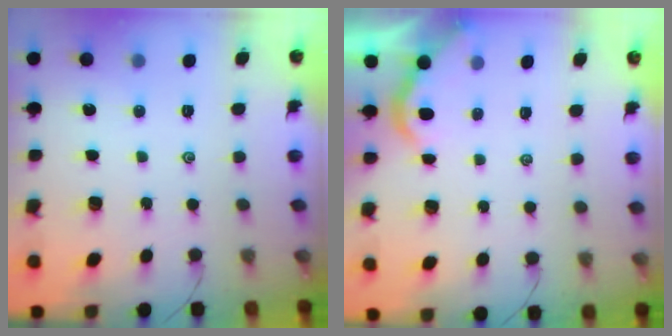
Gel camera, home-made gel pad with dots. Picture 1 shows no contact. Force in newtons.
{"total": 2.2, "press": 2.2, "slide": 0.1}